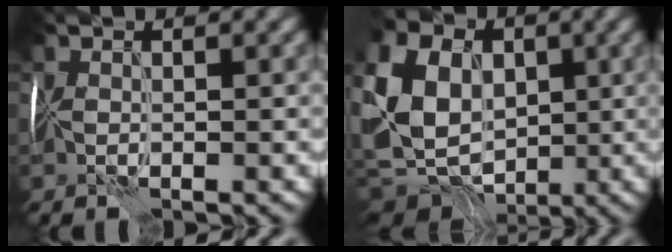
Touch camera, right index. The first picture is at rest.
{"total": 14.1, "force": [0.0, 11.3, 8.4], "torque": [-0.201, 0.002, -0.009]}